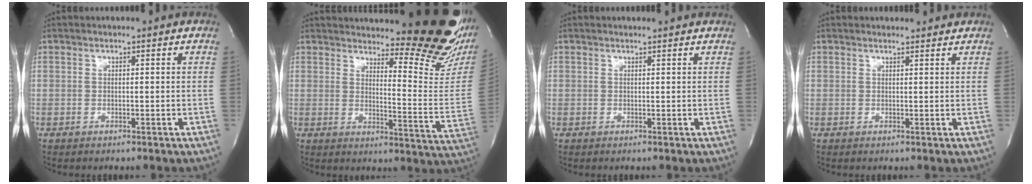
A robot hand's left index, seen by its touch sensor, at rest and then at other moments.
{"total": 21.7, "force": [17.8, 3.8, 11.9], "torque": [-0.149, -0.088, 0.202]}
{"total": 2.0, "force": [1.9, 0.0, 0.6], "torque": [-0.012, 0.008, 0.024]}
{"total": 2.7, "force": [2.6, 0.4, 0.5], "torque": [-0.015, 0.005, 0.032]}